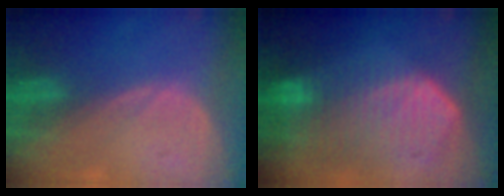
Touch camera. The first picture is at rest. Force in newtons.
{"total": 10.6, "press": 9.2, "slide": 5.1}